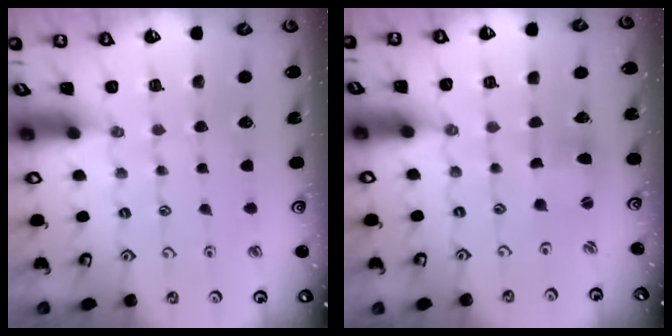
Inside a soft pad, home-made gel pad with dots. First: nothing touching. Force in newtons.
{"total": 2.1, "press": 2.1, "slide": 0.3}